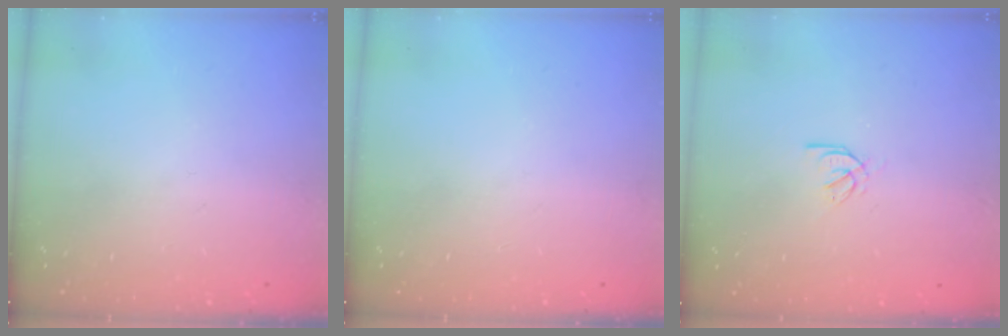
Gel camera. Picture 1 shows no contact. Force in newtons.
{"total": 0.0}
{"total": 2.1, "press": 2.0, "slide": 0.5}